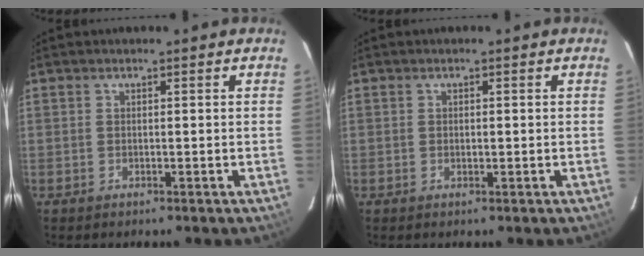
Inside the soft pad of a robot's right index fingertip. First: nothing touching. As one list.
[{"total": 0.7, "force": [-0.1, 0.5, 0.5], "torque": [-0.010, 0.002, -0.001]}]